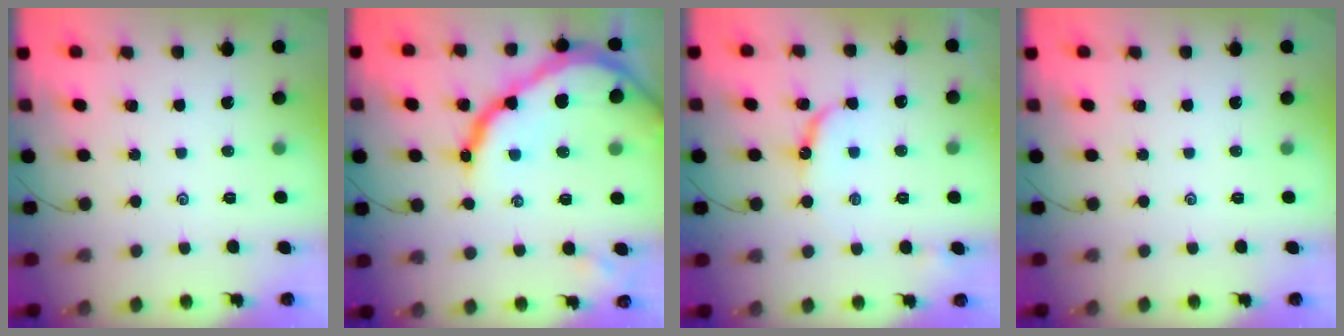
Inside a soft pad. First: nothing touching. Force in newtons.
{"total": 25.4, "press": 25.3, "slide": 2.5}
{"total": 8.1, "press": 8.1, "slide": 0.6}
{"total": 0.0}